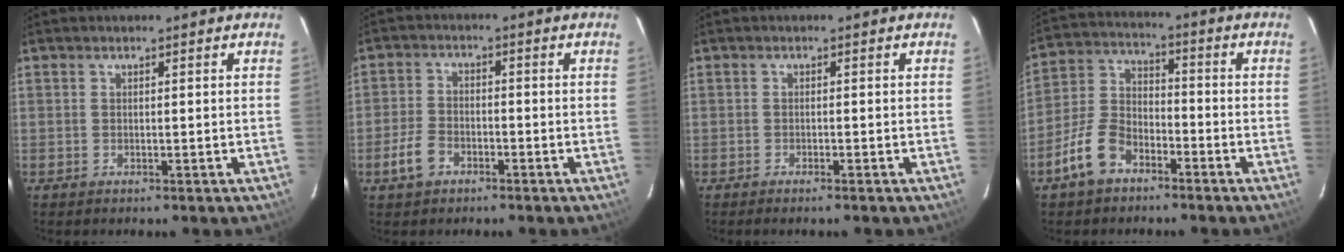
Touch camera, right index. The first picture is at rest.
{"total": 7.3, "force": [-4.3, 4.4, 3.9], "torque": [-0.093, 0.009, -0.081]}
{"total": 1.0, "force": [-0.9, -0.1, 0.5], "torque": [-0.009, 0.001, -0.016]}
{"total": 9.7, "force": [-6.2, 5.6, 5.0], "torque": [-0.114, 0.020, -0.119]}